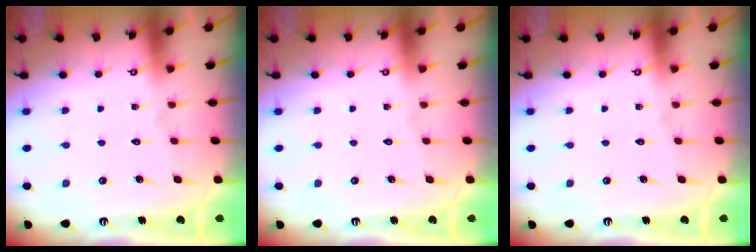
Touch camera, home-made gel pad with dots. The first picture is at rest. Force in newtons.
{"total": 0.0}
{"total": 0.0}